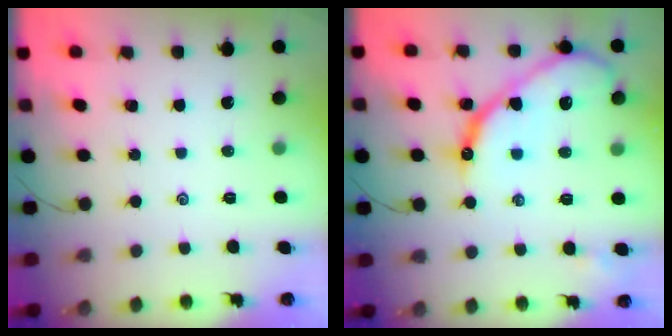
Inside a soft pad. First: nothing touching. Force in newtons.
{"total": 16.3, "press": 16.3, "slide": 1.6}